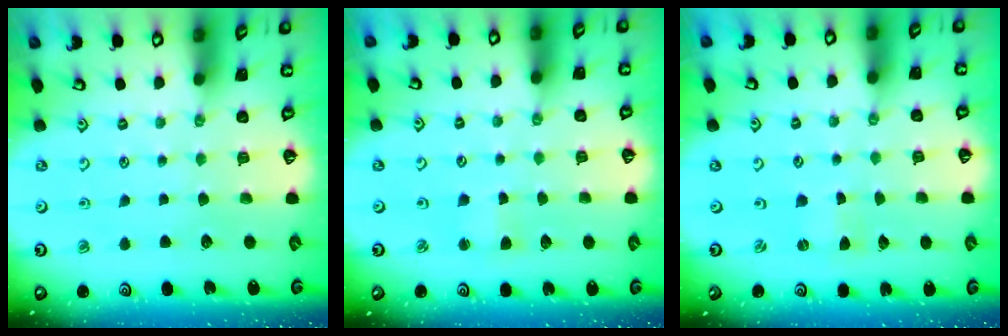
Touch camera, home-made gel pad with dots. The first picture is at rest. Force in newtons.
{"total": 3.0, "press": 3.0, "slide": 0.4}
{"total": 0.0}